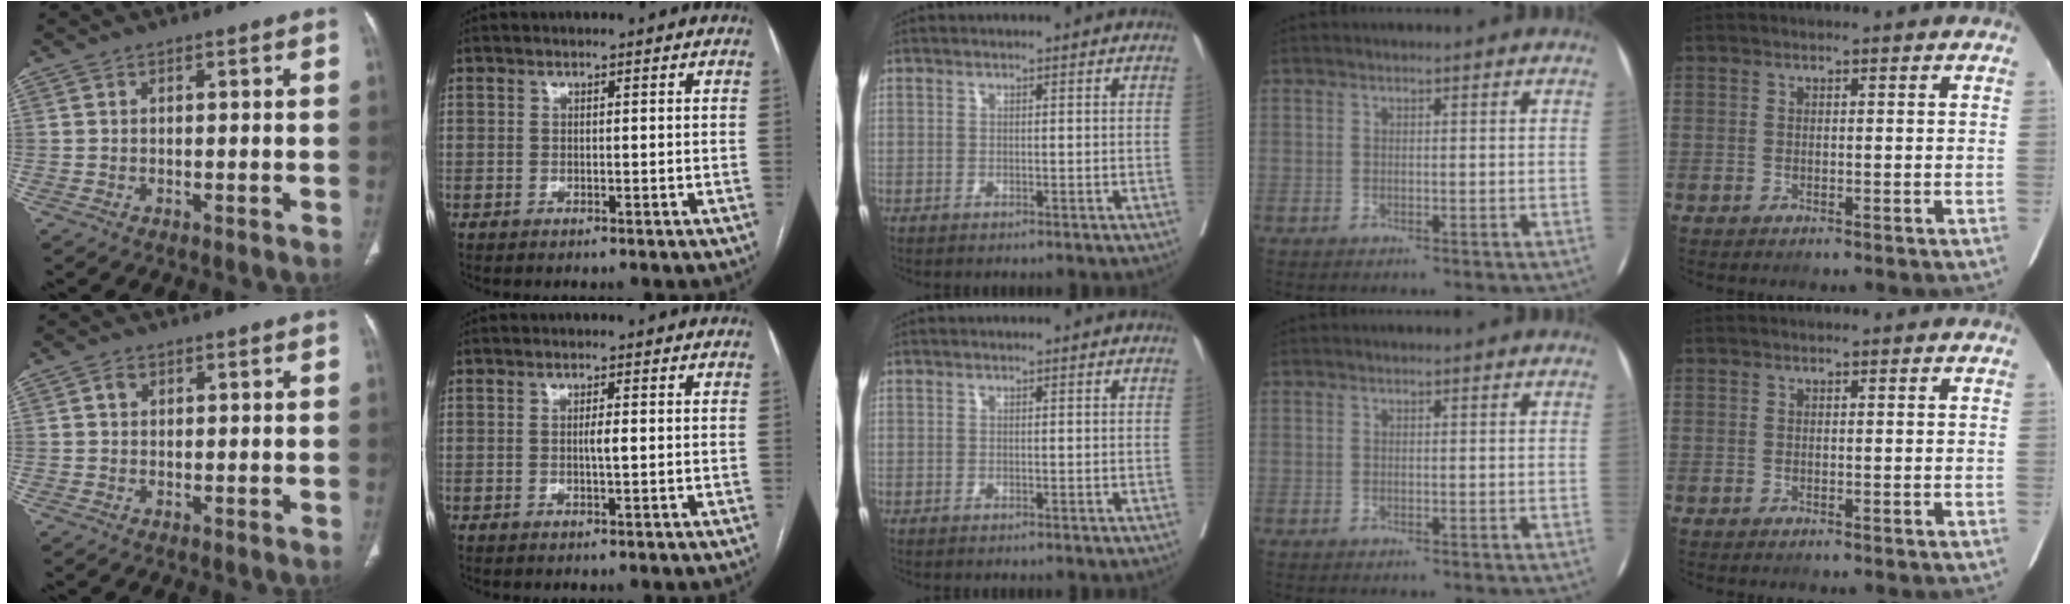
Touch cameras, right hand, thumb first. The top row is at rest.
{"thumb": {"total": 1.5, "force": [0.6, 1.2, 0.7], "torque": [-0.008, 0.001, 0.008]}, "index": {"total": 1.5, "force": [-0.1, 0.0, 1.5], "torque": [-0.029, 0.000, 0.000]}}